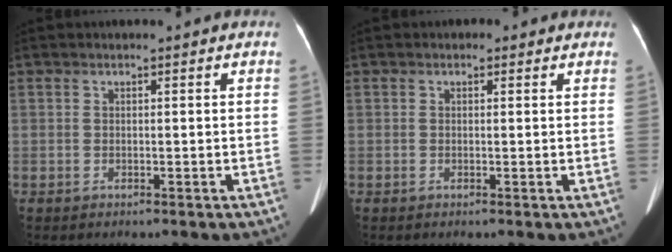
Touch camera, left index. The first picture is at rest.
{"total": 1.0, "force": [0.5, 0.8, 0.3], "torque": [-0.002, 0.003, 0.002]}